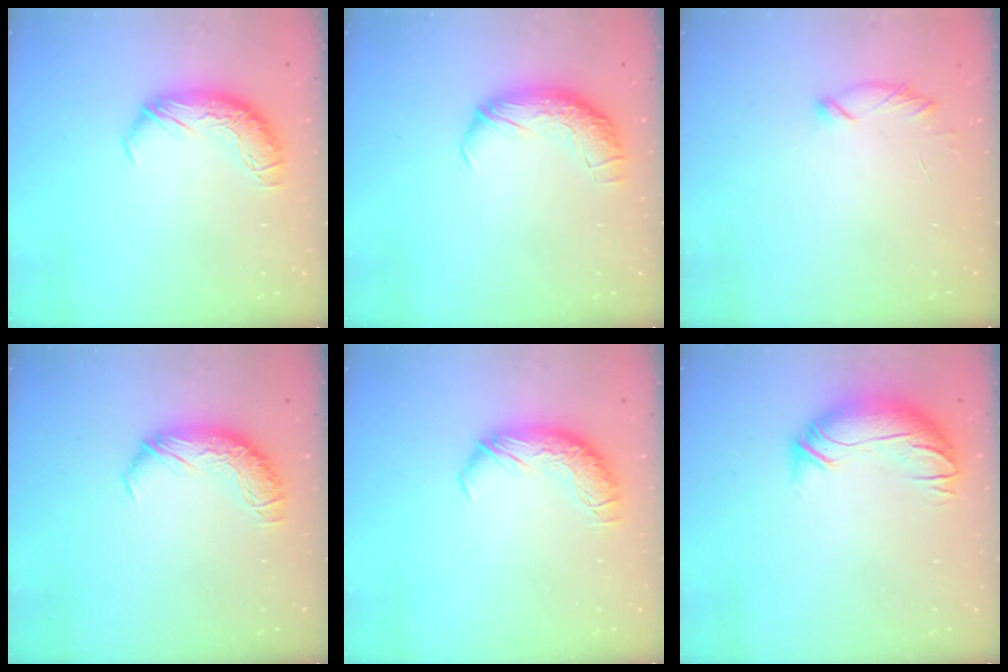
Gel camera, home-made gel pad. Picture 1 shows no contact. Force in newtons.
{"total": 2.4, "press": 1.2, "slide": 2.1}
{"total": 6.4, "press": 6.4, "slide": 1.0}
{"total": 0.0}
{"total": 0.0}
{"total": 3.1, "press": 1.1, "slide": 2.9}